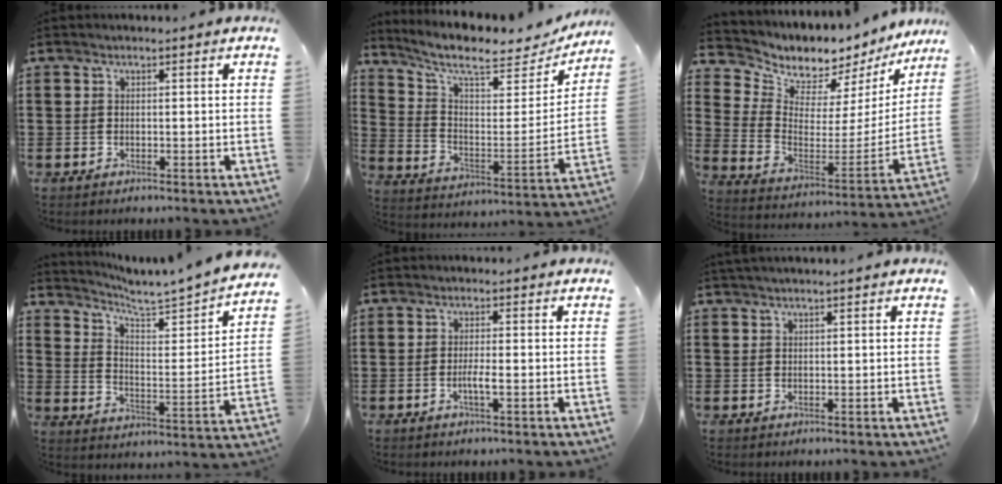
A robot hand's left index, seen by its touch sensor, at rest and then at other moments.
{"total": 9.0, "force": [7.3, 2.1, 4.7], "torque": [-0.117, -0.045, 0.123]}
{"total": 5.6, "force": [5.3, 1.9, -0.2], "torque": [-0.030, -0.062, 0.087]}
{"total": 3.4, "force": [3.3, -0.4, 0.8], "torque": [-0.032, -0.043, 0.041]}
{"total": 2.3, "force": [-0.7, 0.2, 2.2], "torque": [-0.039, -0.001, -0.012]}
{"total": 1.0, "force": [0.9, -0.1, 0.5], "torque": [-0.010, 0.000, 0.017]}